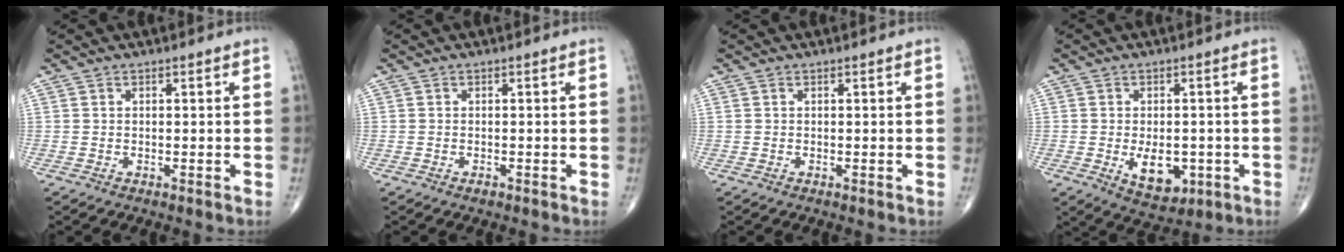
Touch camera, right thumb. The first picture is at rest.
{"total": 0.6, "force": [-0.4, 0.4, 0.3], "torque": [-0.005, 0.000, -0.007]}
{"total": 0.0}
{"total": 7.9, "force": [-2.7, 4.9, 5.6], "torque": [-0.057, 0.009, -0.030]}